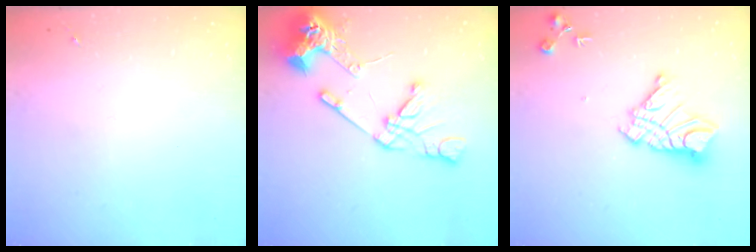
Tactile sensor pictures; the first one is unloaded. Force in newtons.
{"total": 19.7, "press": 19.5, "slide": 2.6}
{"total": 14.2, "press": 14.2, "slide": 1.3}